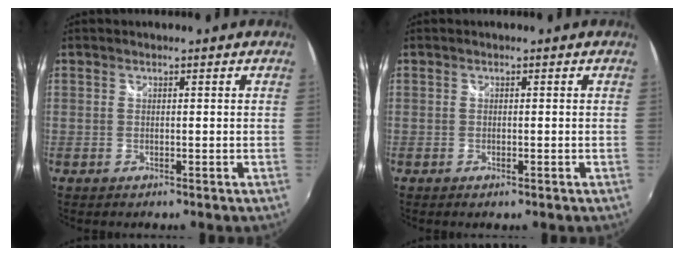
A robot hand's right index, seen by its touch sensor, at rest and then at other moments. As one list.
[{"total": 0.7, "force": [-0.4, 0.4, 0.4], "torque": [-0.008, -0.002, -0.007]}]